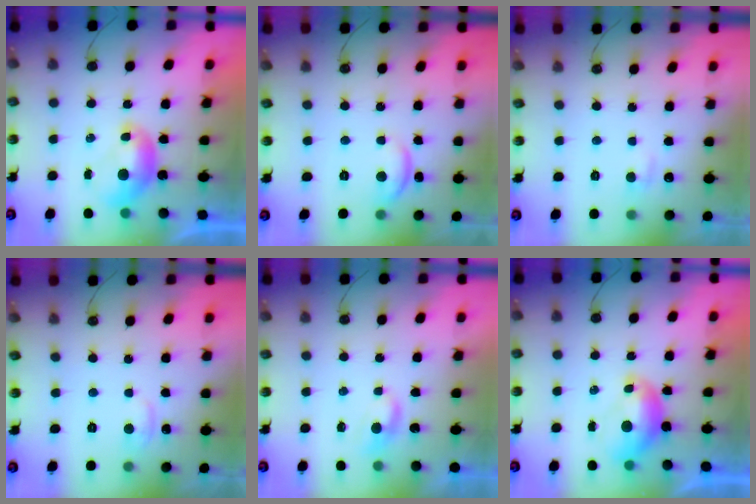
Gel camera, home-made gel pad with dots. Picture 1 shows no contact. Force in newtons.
{"total": 2.9, "press": 2.9, "slide": 0.4}
{"total": 1.5, "press": 1.4, "slide": 0.5}
{"total": 1.8, "press": 1.7, "slide": 0.6}
{"total": 1.1, "press": 1.0, "slide": 0.4}
{"total": 0.8, "press": 0.7, "slide": 0.3}